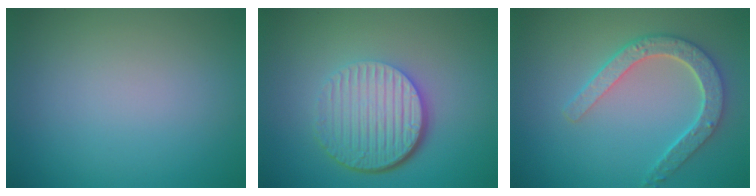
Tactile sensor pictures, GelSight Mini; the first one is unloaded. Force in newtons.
{"total": 6.6, "press": 4.4, "slide": 5.0}
{"total": 4.6, "press": 3.8, "slide": 2.7}